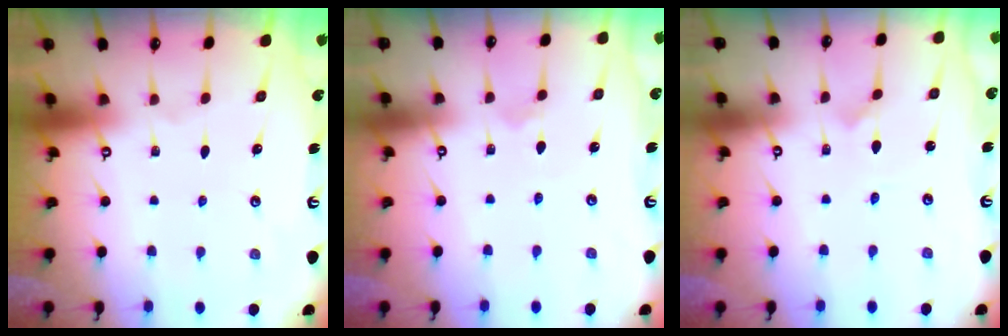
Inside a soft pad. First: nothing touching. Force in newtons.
{"total": 1.6, "press": 1.6, "slide": 0.1}
{"total": 0.8, "press": 0.8, "slide": 0.0}